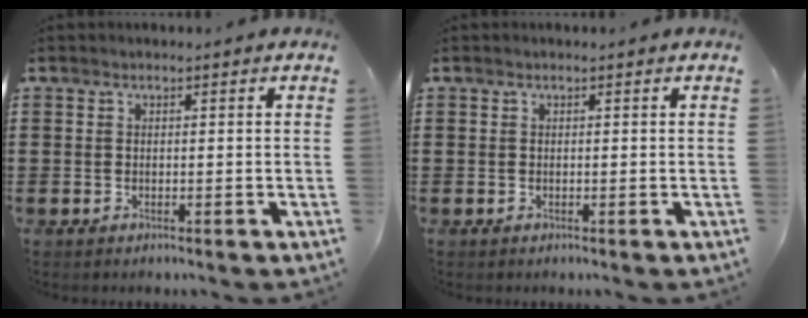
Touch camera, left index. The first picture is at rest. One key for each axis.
{"total": 0.0}